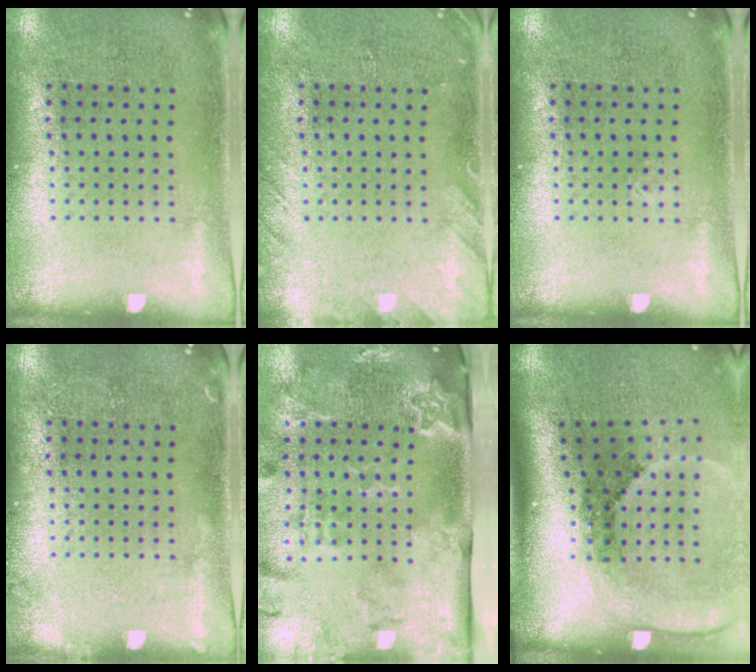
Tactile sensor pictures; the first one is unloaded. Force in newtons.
{"total": 1.6, "press": 1.6, "slide": 0.2}
{"total": 0.0}
{"total": 0.7, "press": 0.7, "slide": 0.2}
{"total": 3.5, "press": 2.4, "slide": 2.5}
{"total": 2.8, "press": 1.8, "slide": 2.1}